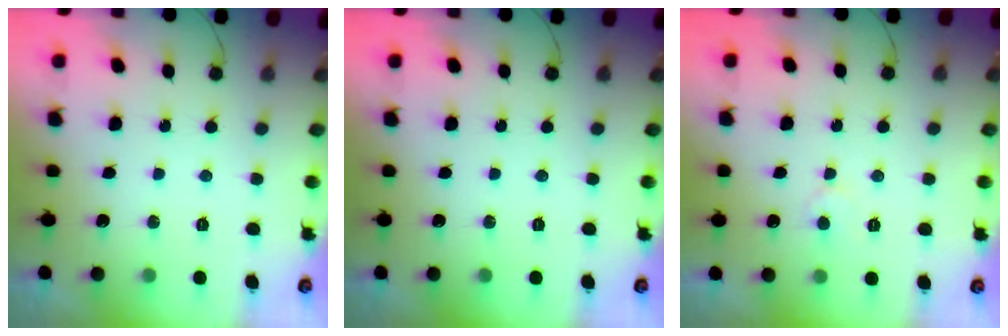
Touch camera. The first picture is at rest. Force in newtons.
{"total": 0.0}
{"total": 4.3, "press": 4.3, "slide": 0.4}